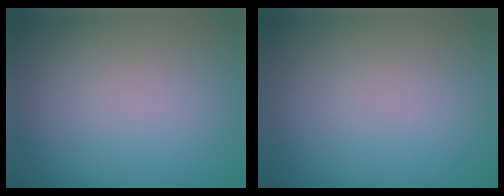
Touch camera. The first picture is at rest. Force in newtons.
{"total": 0.0}